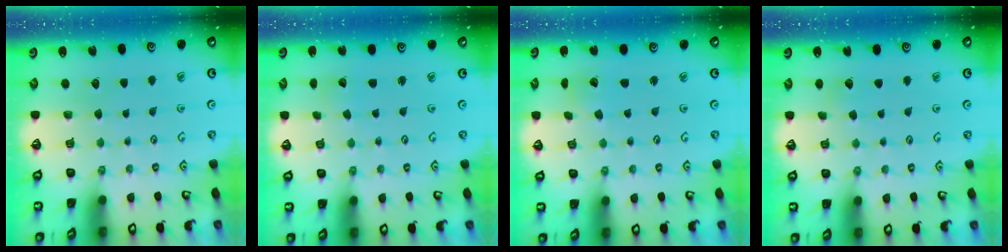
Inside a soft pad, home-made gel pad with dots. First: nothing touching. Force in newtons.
{"total": 1.5, "press": 1.5, "slide": 0.0}
{"total": 2.0, "press": 2.0, "slide": 0.1}
{"total": 3.3, "press": 3.3, "slide": 0.4}